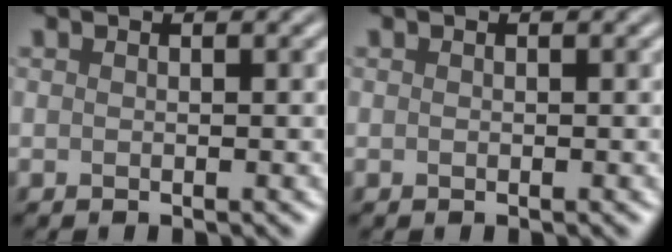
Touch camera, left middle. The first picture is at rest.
{"total": 0.0}